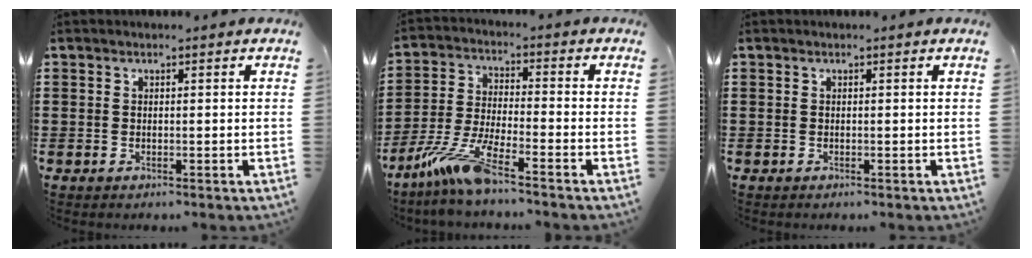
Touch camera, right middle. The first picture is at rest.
{"total": 9.2, "force": [-6.9, 0.4, 6.1], "torque": [-0.141, -0.020, -0.139]}
{"total": 0.0}